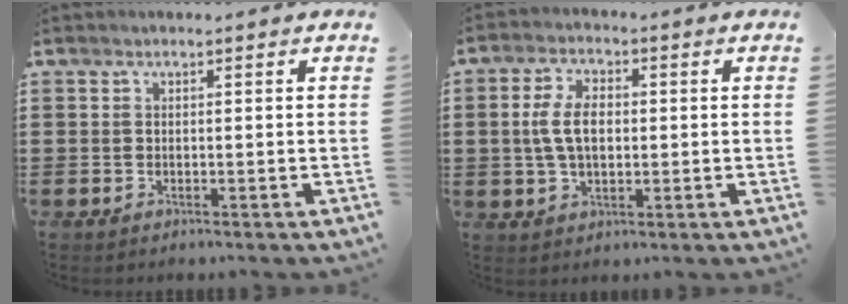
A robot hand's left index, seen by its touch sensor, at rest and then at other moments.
{"total": 6.4, "force": [0.3, 3.5, 5.3], "torque": [-0.126, 0.006, -0.002]}